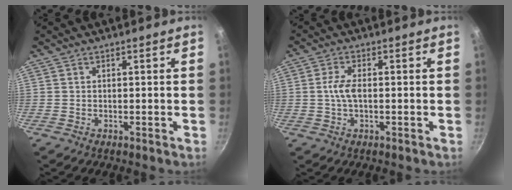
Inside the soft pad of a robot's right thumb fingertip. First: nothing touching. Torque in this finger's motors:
{"motor_torque": [-0.07, 0.08, 0.58, -0.32, 0.01]}